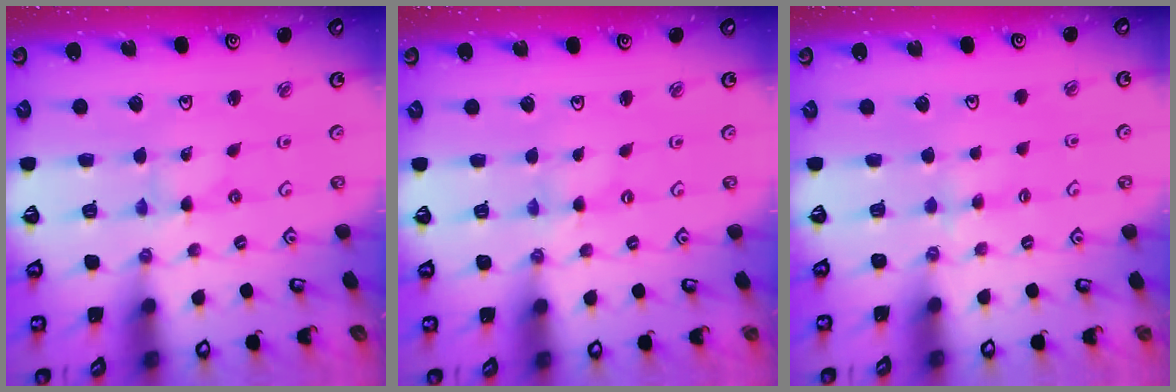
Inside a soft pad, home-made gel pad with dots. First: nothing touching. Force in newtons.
{"total": 0.0}
{"total": 2.3, "press": 2.3, "slide": 0.4}